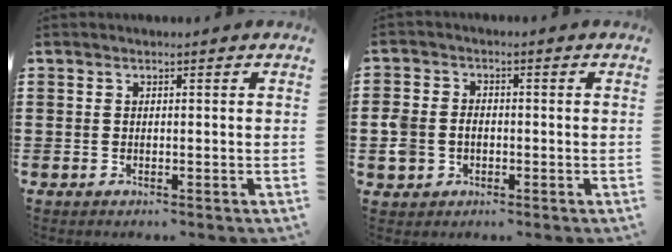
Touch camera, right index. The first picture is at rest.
{"total": 3.3, "force": [-1.0, 2.8, 1.3], "torque": [-0.046, 0.001, -0.026]}